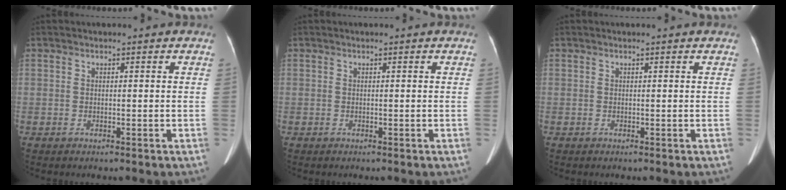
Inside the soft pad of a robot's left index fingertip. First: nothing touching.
{"total": 0.0}
{"total": 0.0}